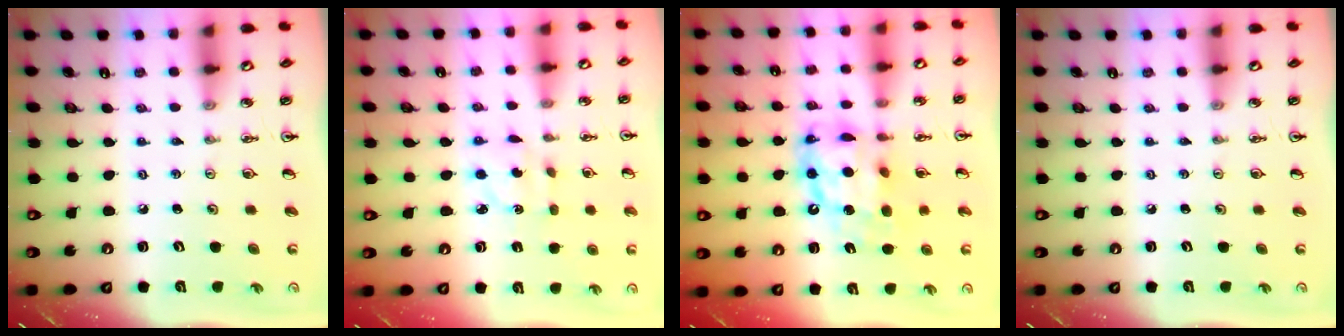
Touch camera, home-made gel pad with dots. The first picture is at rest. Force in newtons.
{"total": 4.0, "press": 3.9, "slide": 0.7}
{"total": 13.1, "press": 13.0, "slide": 1.1}
{"total": 0.0}